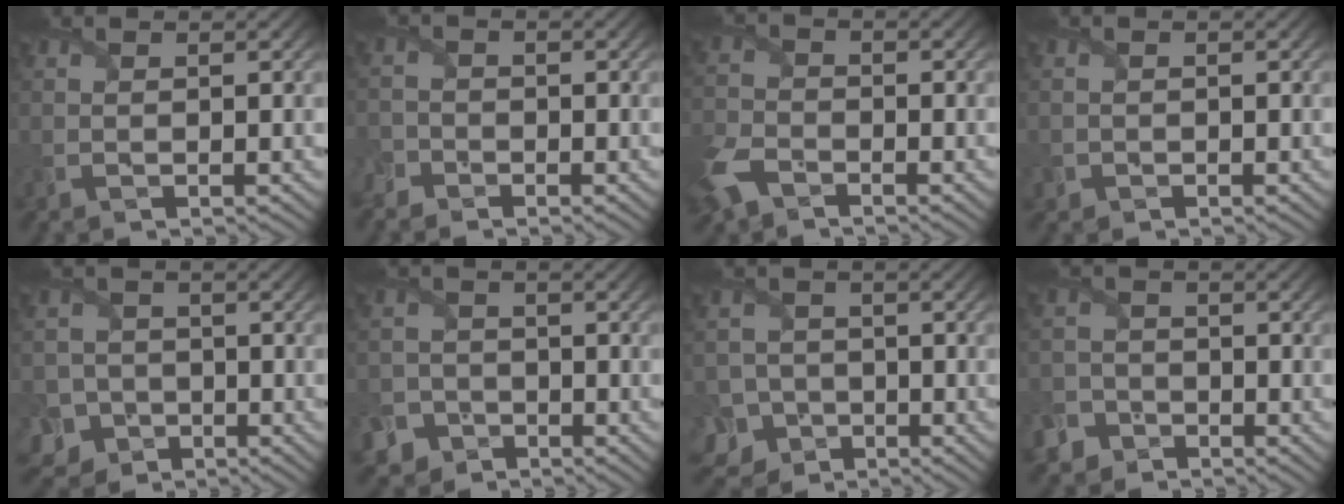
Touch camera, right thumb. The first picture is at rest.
{"total": 2.0, "force": [-1.6, 1.2, 0.1], "torque": [0.000, 0.000, -0.045]}
{"total": 6.1, "force": [-4.0, 3.5, 3.1], "torque": [-0.088, -0.014, -0.093]}
{"total": 1.1, "force": [-0.5, 1.0, 0.0], "torque": [0.003, -0.006, -0.012]}
{"total": 7.6, "force": [-3.4, 6.6, 1.7], "torque": [-0.047, -0.022, -0.085]}
{"total": 5.3, "force": [-3.4, 4.0, 0.5], "torque": [0.001, -0.008, -0.073]}
{"total": 8.3, "force": [-4.2, 6.9, 2.1], "torque": [-0.049, -0.029, -0.092]}
{"total": 4.6, "force": [-3.3, 3.2, 0.5], "torque": [0.002, -0.002, -0.072]}